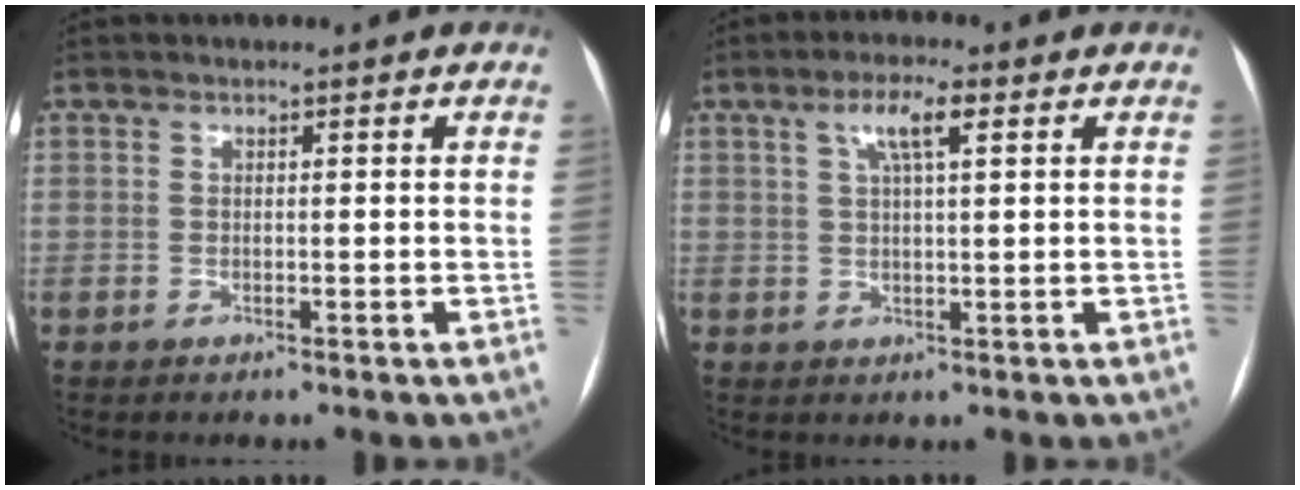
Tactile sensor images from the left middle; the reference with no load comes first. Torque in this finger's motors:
{"motor_torque": [0.71, -0.24, 0.09, 0.04]}